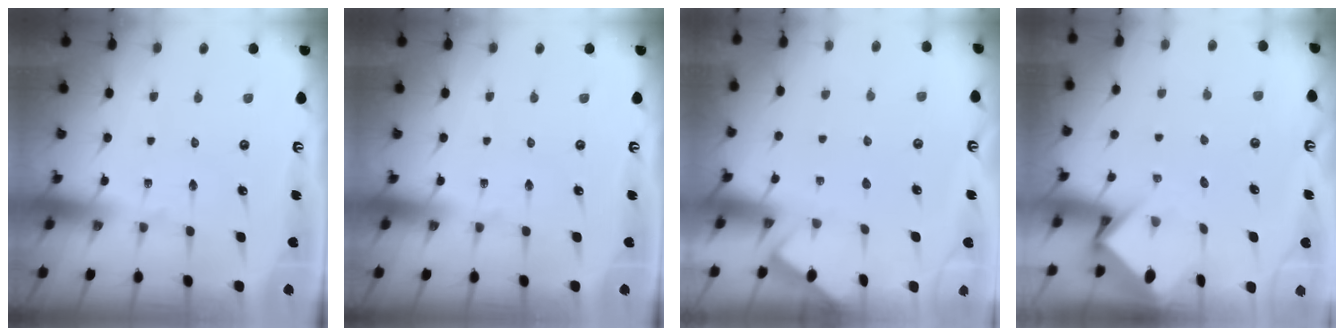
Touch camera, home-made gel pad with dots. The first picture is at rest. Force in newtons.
{"total": 0.0}
{"total": 2.0, "press": 1.9, "slide": 0.3}
{"total": 3.6, "press": 3.6, "slide": 0.2}